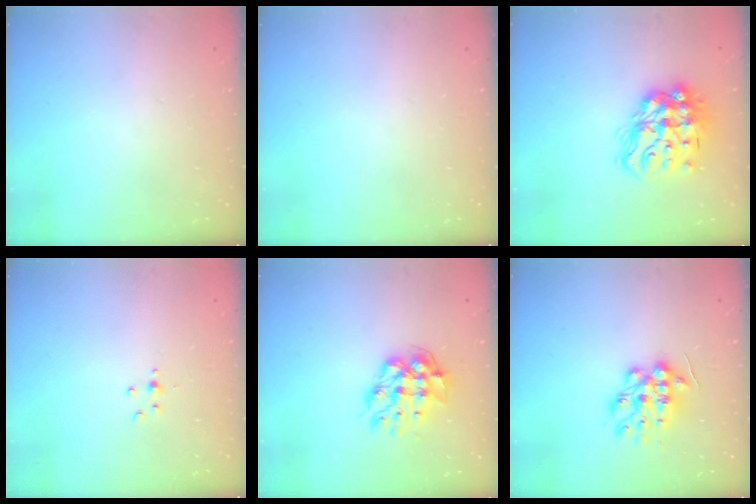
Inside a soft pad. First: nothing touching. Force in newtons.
{"total": 0.0}
{"total": 16.7, "press": 16.6, "slide": 1.6}
{"total": 2.0, "press": 1.9, "slide": 0.5}
{"total": 13.5, "press": 13.5, "slide": 1.4}
{"total": 13.3, "press": 13.3, "slide": 0.3}